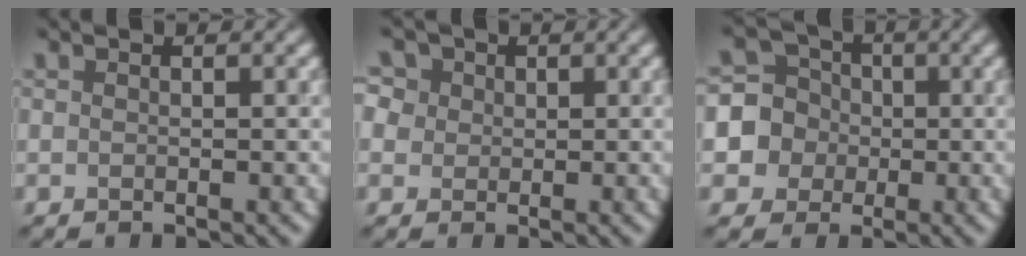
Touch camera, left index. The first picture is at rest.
{"total": 7.5, "force": [3.6, 5.7, 3.2], "torque": [-0.056, 0.029, 0.031]}
{"total": 4.8, "force": [-0.7, 4.7, 0.6], "torque": [0.001, 0.016, -0.035]}